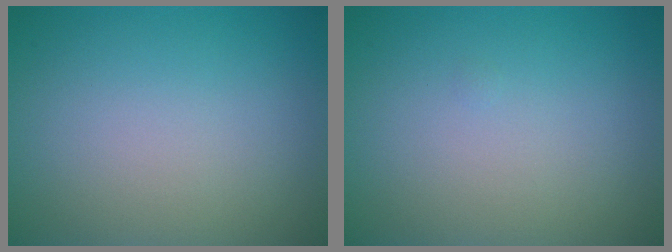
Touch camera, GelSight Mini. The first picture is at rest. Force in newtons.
{"total": 0.0}